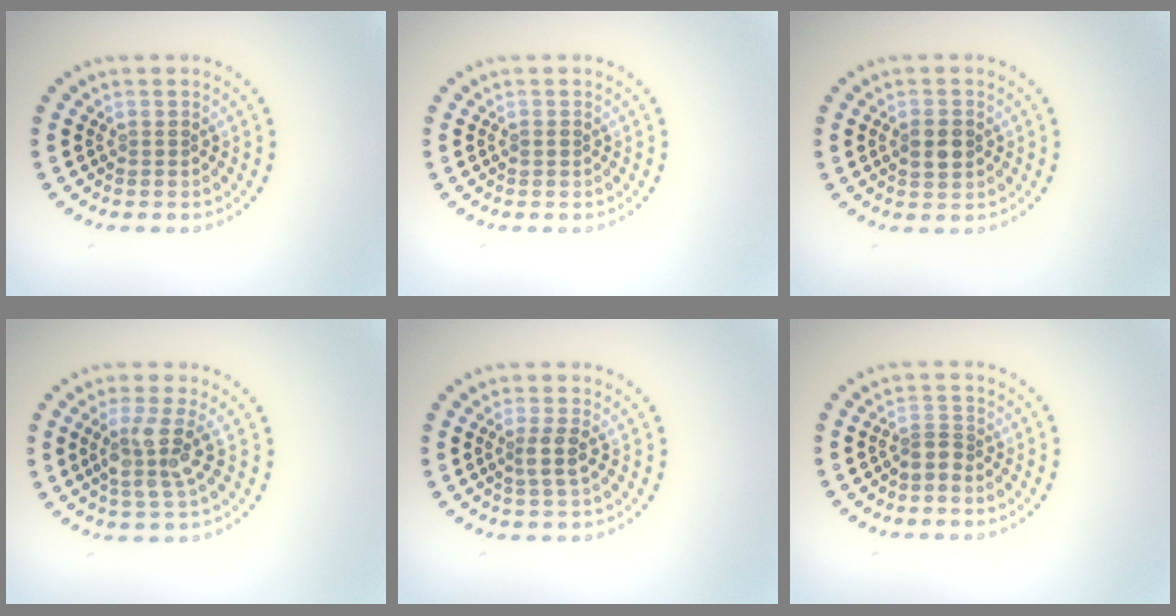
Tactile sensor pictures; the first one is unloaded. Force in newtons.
{"total": 0.5, "press": 0.5, "slide": 0.2}
{"total": 2.2, "press": 2.2, "slide": 0.1}
{"total": 3.6, "press": 3.0, "slide": 1.9}
{"total": 1.9, "press": 1.6, "slide": 1.0}
{"total": 1.3, "press": 0.8, "slide": 0.9}